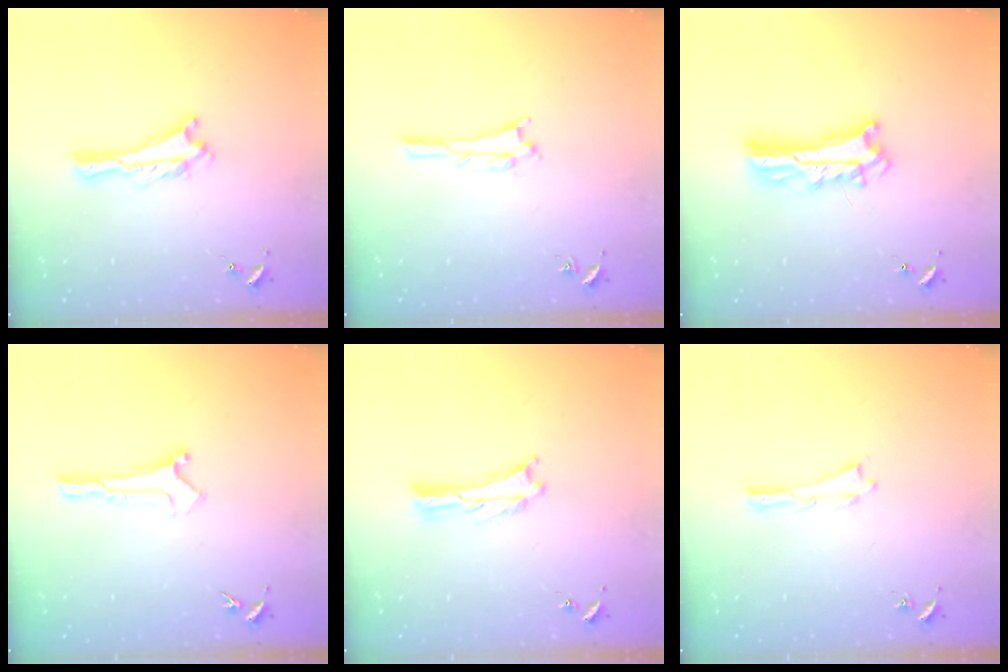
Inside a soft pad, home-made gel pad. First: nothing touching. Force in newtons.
{"total": 1.1, "press": 1.1, "slide": 0.1}
{"total": 7.0, "press": 6.9, "slide": 0.6}
{"total": 0.0}
{"total": 0.0}
{"total": 0.0}